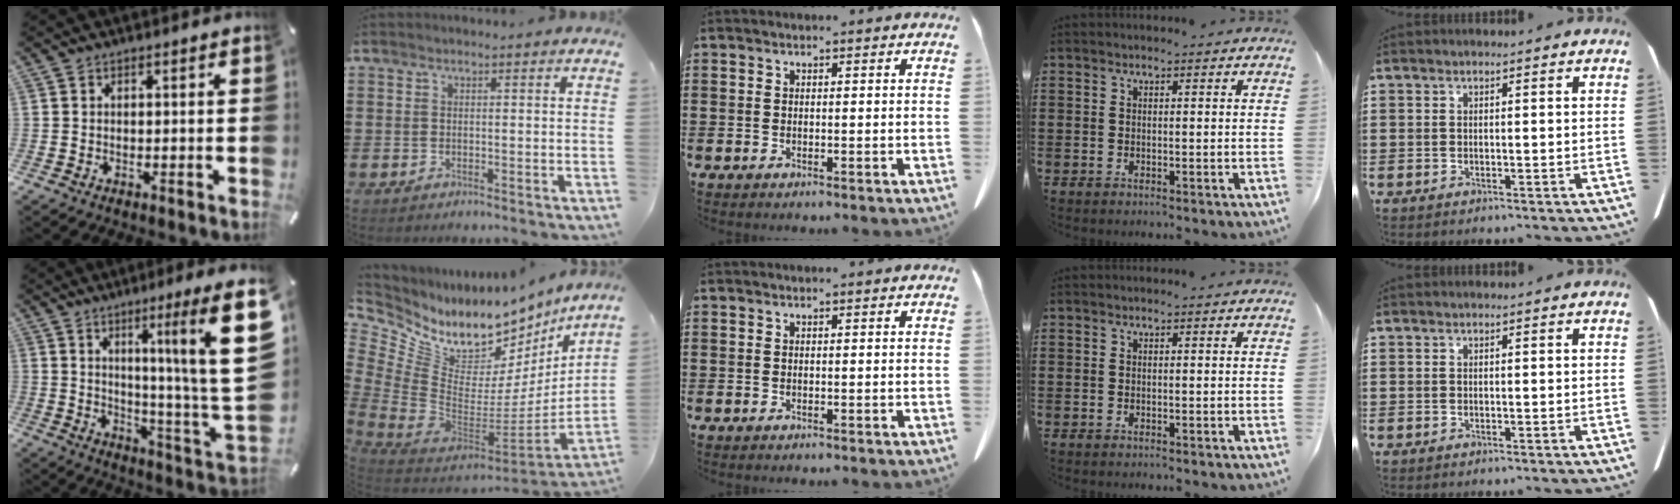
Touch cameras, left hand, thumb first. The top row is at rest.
{"thumb": {"total": 20.5, "force": [8.1, 0.7, 18.9], "torque": [-0.275, -0.078, 0.112]}, "index": {"total": 8.9, "force": [7.1, 4.6, 2.5], "torque": [-0.081, -0.088, 0.124]}}